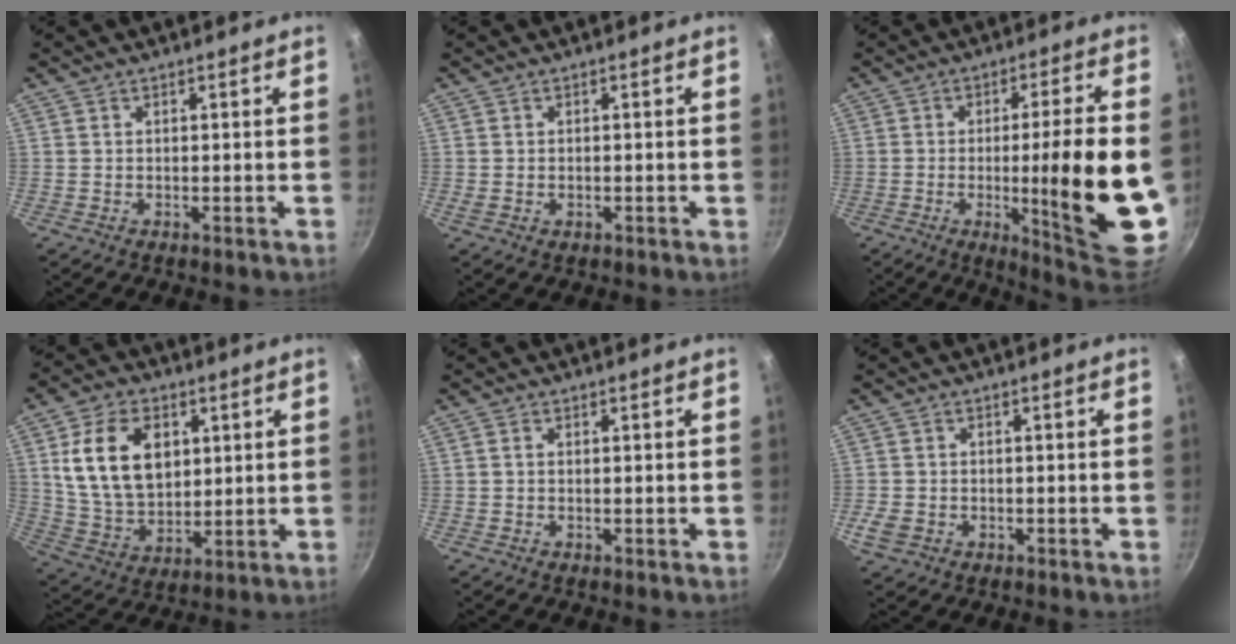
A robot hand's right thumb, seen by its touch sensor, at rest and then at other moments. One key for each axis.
{"total": 1.1, "fx": -0.2, "fy": 0.8, "fz": 0.8, "tx": -0.011, "ty": 0.000, "tz": -0.004}
{"total": 20.3, "fx": -3.2, "fy": 3.0, "fz": 19.8, "tx": -0.271, "ty": -0.003, "tz": -0.037}
{"total": 15.8, "fx": 4.2, "fy": 10.8, "fz": 10.8, "tx": -0.170, "ty": -0.012, "tz": 0.085}
{"total": 0.6, "fx": 0.0, "fy": 0.3, "fz": 0.5, "tx": -0.009, "ty": 0.004, "tz": 0.000}
{"total": 3.9, "fx": -1.3, "fy": 3.0, "fz": 2.1, "tx": -0.042, "ty": 0.006, "tz": -0.022}